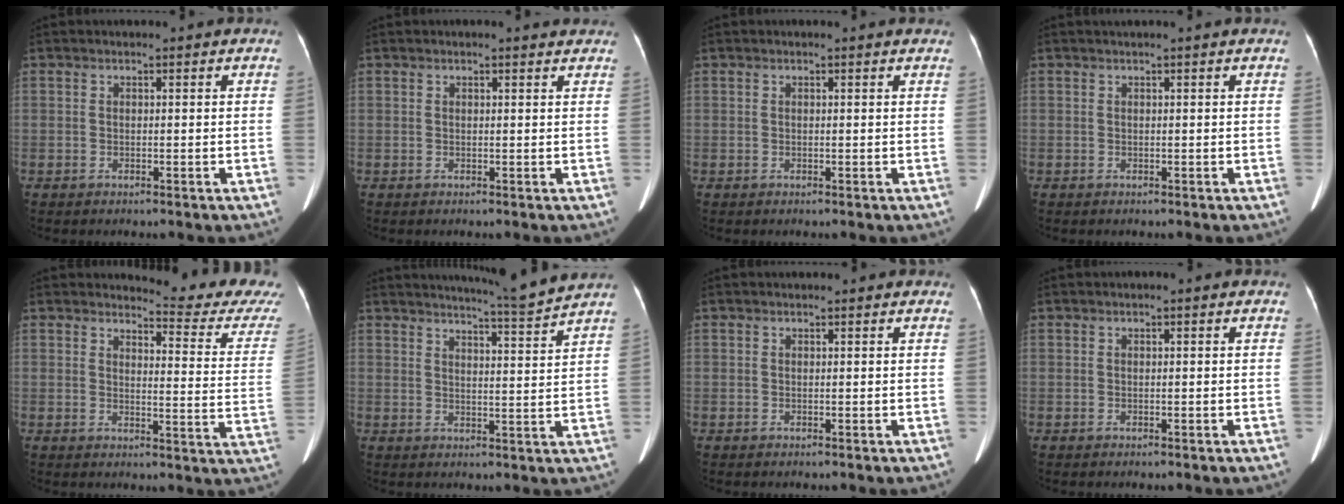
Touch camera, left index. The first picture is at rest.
{"total": 1.7, "force": [1.7, 0.2, 0.3], "torque": [-0.010, 0.003, 0.015]}
{"total": 2.1, "force": [2.0, 0.1, 0.5], "torque": [-0.012, 0.007, 0.016]}
{"total": 1.3, "force": [1.2, 0.0, 0.5], "torque": [-0.009, 0.027, 0.018]}
{"total": 13.4, "force": [13.3, -0.7, 2.0], "torque": [-0.021, -0.112, 0.133]}
{"total": 8.0, "force": [7.5, -2.0, 1.9], "torque": [-0.040, -0.024, 0.107]}
{"total": 1.7, "force": [1.5, 0.4, 0.7], "torque": [-0.014, 0.015, 0.016]}
{"total": 0.0}